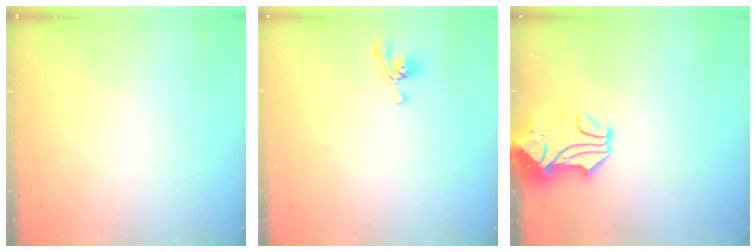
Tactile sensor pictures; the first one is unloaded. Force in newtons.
{"total": 4.5, "press": 4.5, "slide": 0.6}
{"total": 2.0, "press": 1.5, "slide": 1.3}